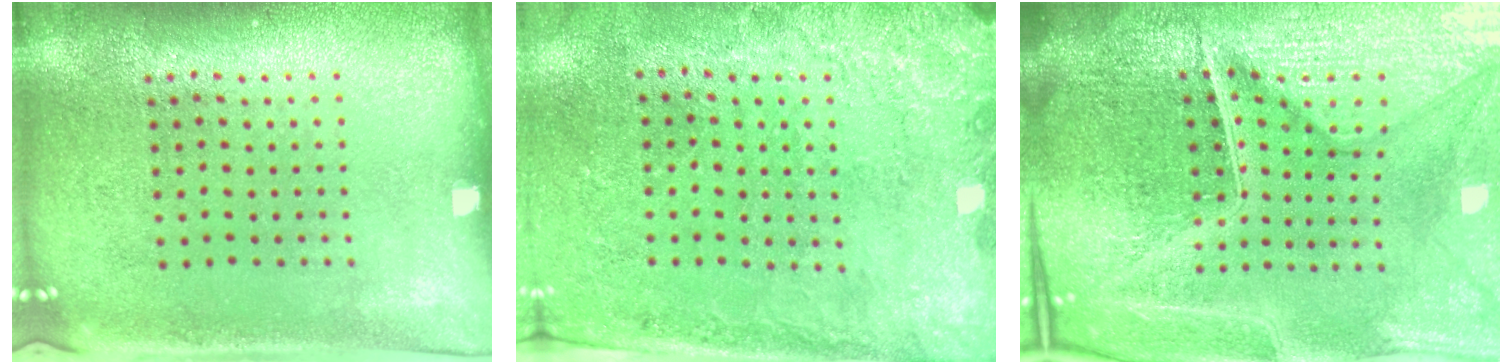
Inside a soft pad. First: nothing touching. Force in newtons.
{"total": 2.6, "press": 2.3, "slide": 1.1}
{"total": 7.0, "press": 6.2, "slide": 3.4}